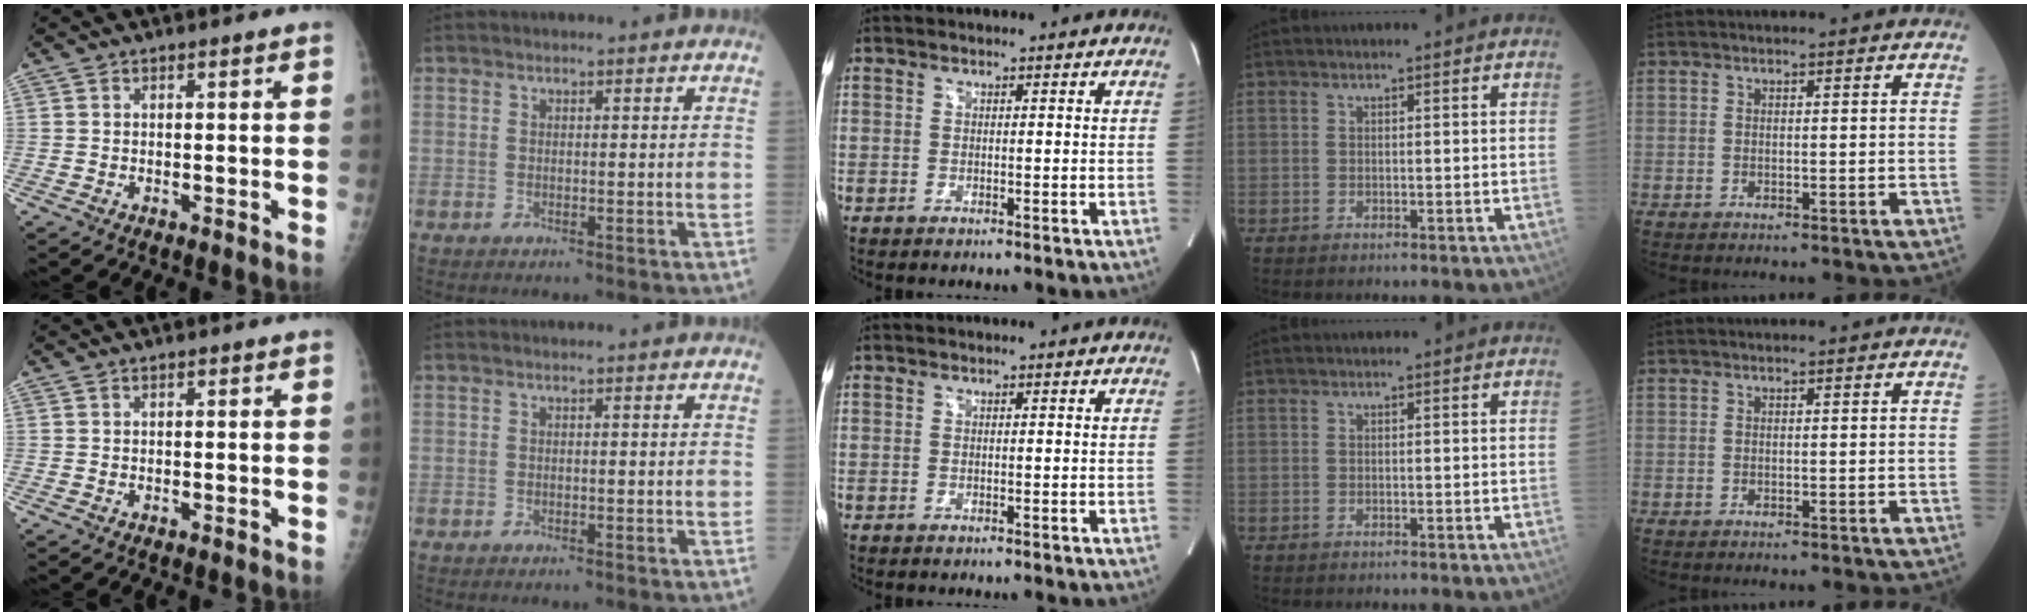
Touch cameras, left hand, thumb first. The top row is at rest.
{}